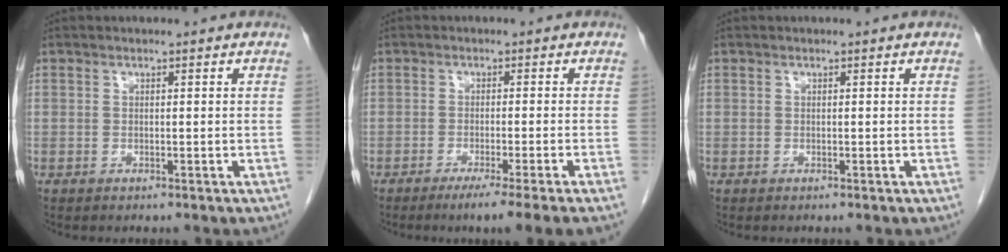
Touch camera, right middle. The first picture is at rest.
{"total": 7.5, "force": [-5.3, -1.6, 5.1], "torque": [-0.053, -0.018, -0.077]}
{"total": 0.0}